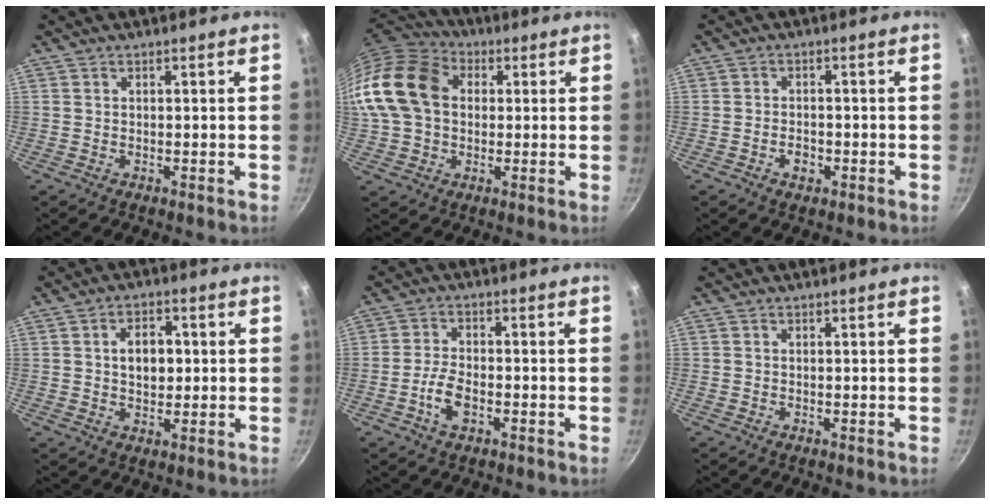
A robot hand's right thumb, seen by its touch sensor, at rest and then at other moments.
{"total": 16.5, "force": [2.1, 12.6, 10.5], "torque": [-0.189, 0.032, 0.024]}
{"total": 2.7, "force": [-1.3, 1.8, 1.5], "torque": [-0.019, 0.011, -0.022]}
{"total": 6.5, "force": [0.8, 4.3, 4.8], "torque": [-0.058, 0.007, 0.011]}
{"total": 5.2, "force": [-2.1, 2.6, 4.0], "torque": [-0.079, 0.017, -0.045]}
{"total": 0.0}